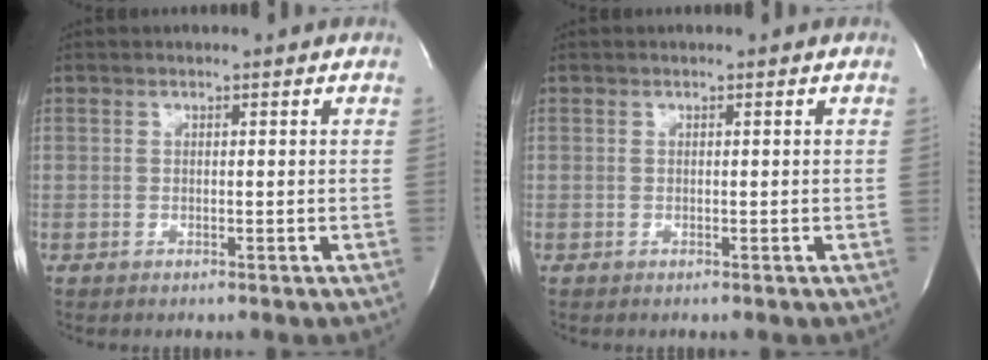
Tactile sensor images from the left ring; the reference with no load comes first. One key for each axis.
{"total": 0.0}